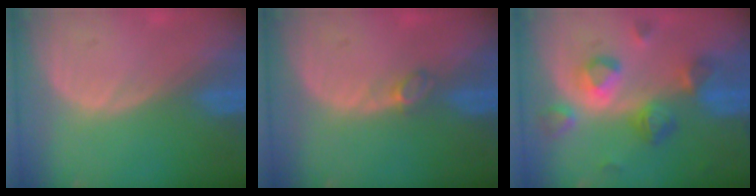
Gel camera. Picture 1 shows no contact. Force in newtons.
{"total": 1.7, "press": 1.7, "slide": 0.4}
{"total": 7.9, "press": 7.7, "slide": 2.0}